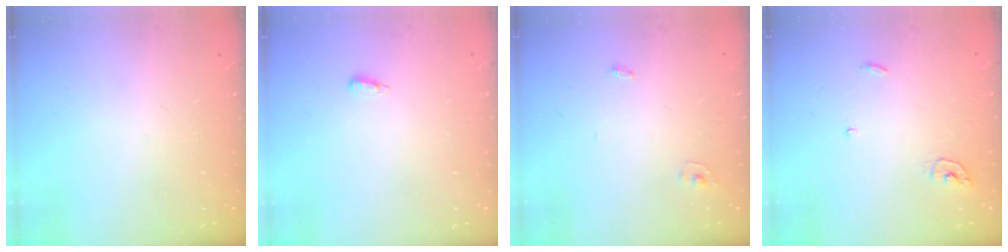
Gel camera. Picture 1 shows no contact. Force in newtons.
{"total": 4.4, "press": 3.4, "slide": 2.9}
{"total": 2.4, "press": 2.4, "slide": 0.2}
{"total": 3.7, "press": 3.6, "slide": 0.3}